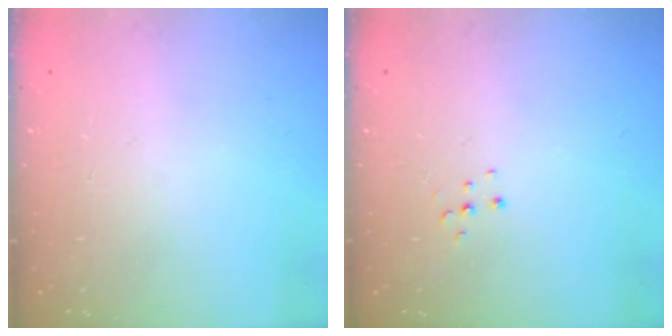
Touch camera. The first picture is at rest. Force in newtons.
{"total": 4.7, "press": 4.7, "slide": 0.4}